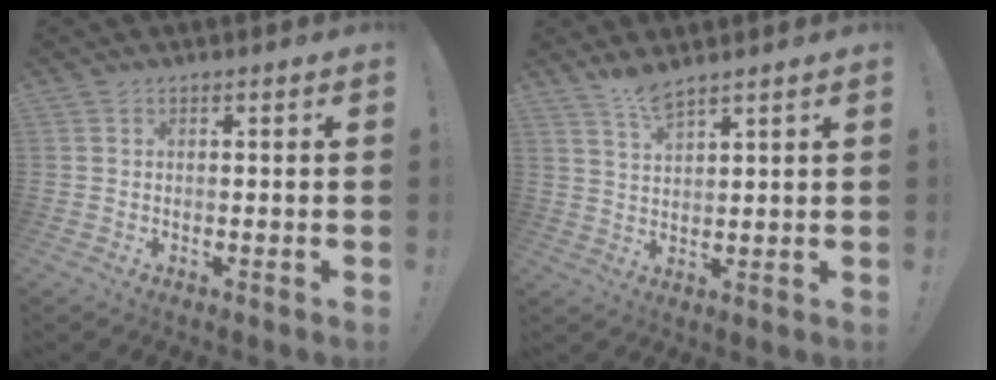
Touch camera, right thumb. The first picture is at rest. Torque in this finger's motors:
{"motor_torque": [-0.35, 0.42, 0.57, 0.08, 0.13]}